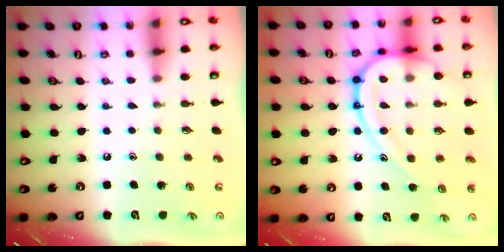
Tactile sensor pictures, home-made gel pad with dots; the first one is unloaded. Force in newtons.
{"total": 19.4, "press": 19.3, "slide": 1.9}